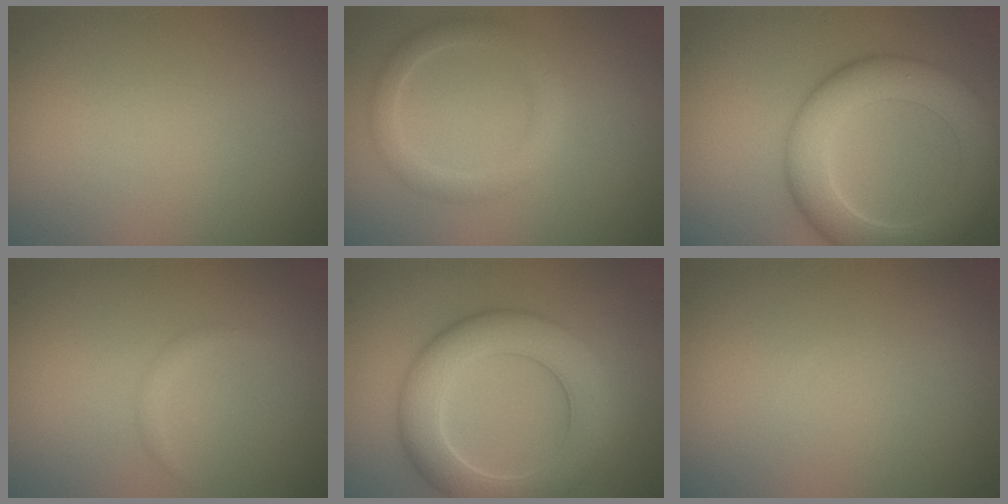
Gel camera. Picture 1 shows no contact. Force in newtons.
{"total": 2.6, "press": 2.6, "slide": 0.2}
{"total": 7.4, "press": 7.3, "slide": 0.4}
{"total": 0.7, "press": 0.7, "slide": 0.0}
{"total": 7.6, "press": 7.6, "slide": 0.4}
{"total": 0.5, "press": 0.5, "slide": 0.0}